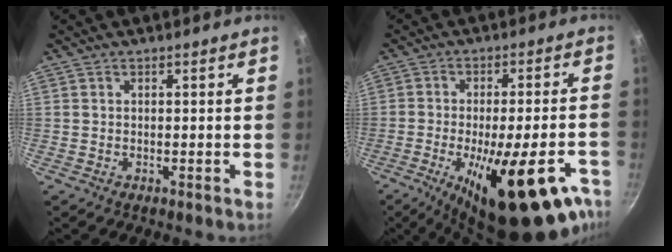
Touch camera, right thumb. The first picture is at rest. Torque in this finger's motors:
{"motor_torque": [2.52, 2.49, 2.23, -0.54, 0.57]}